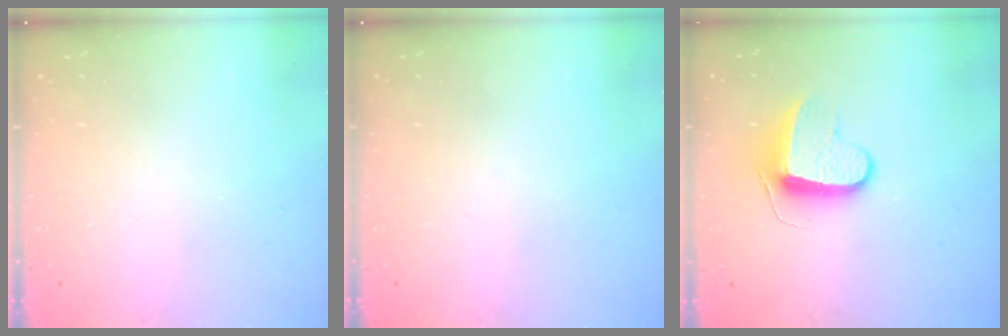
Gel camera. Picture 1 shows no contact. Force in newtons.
{"total": 0.0}
{"total": 9.0, "press": 9.0, "slide": 0.2}